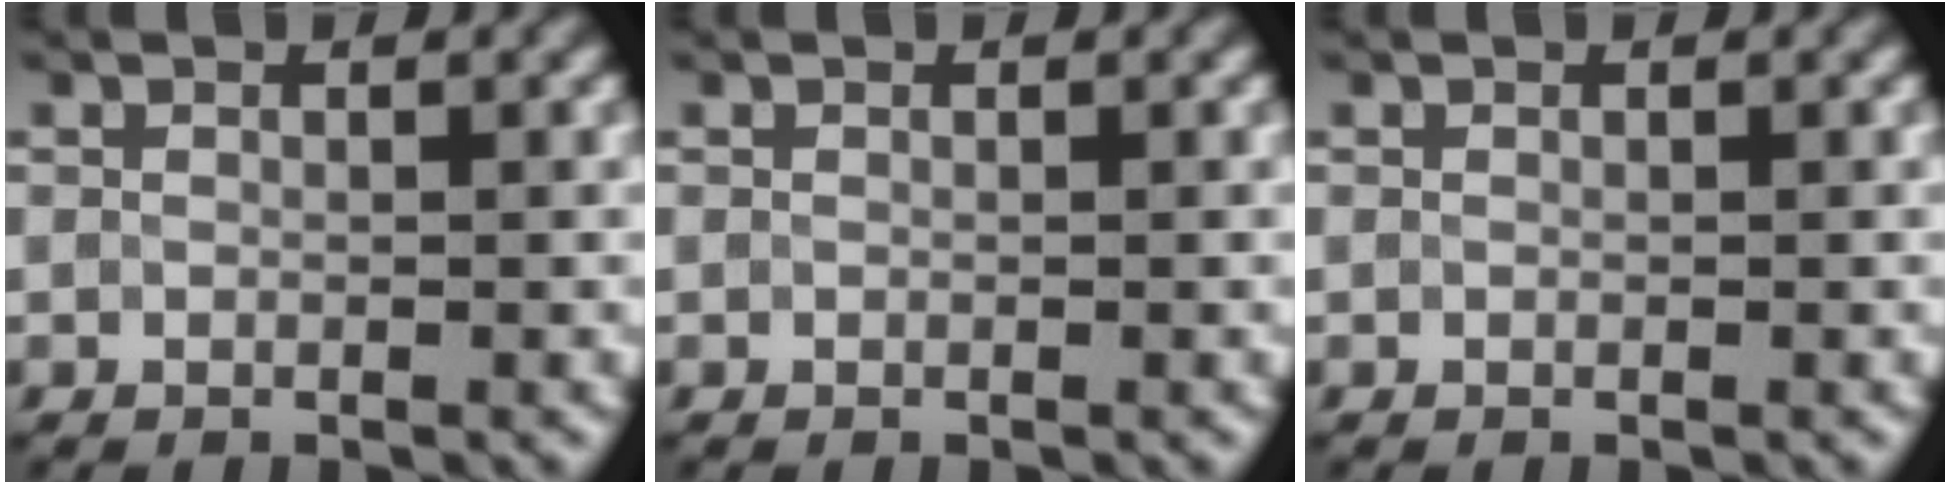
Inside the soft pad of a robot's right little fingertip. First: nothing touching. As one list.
[{"total": 0.0}, {"total": 0.0}]